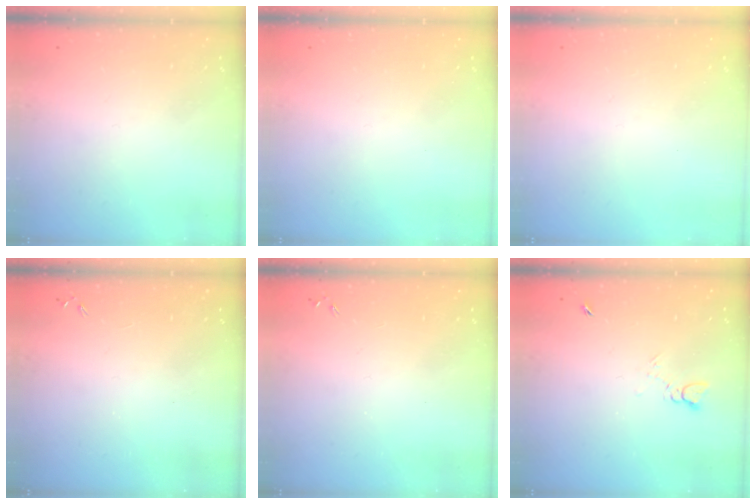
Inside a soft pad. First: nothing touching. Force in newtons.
{"total": 0.0}
{"total": 0.0}
{"total": 0.0}
{"total": 0.0}
{"total": 3.0, "press": 3.0, "slide": 0.5}